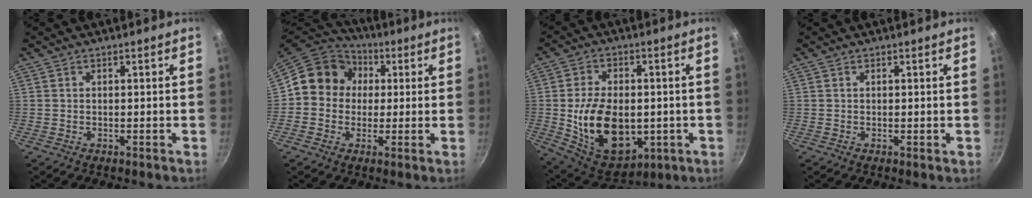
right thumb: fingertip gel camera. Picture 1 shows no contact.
{"total": 11.7, "force": [1.7, 10.6, 4.7], "torque": [-0.044, 0.023, 0.006]}
{"total": 18.1, "force": [-1.9, 11.7, 13.7], "torque": [-0.207, -0.005, -0.012]}
{"total": 0.0}